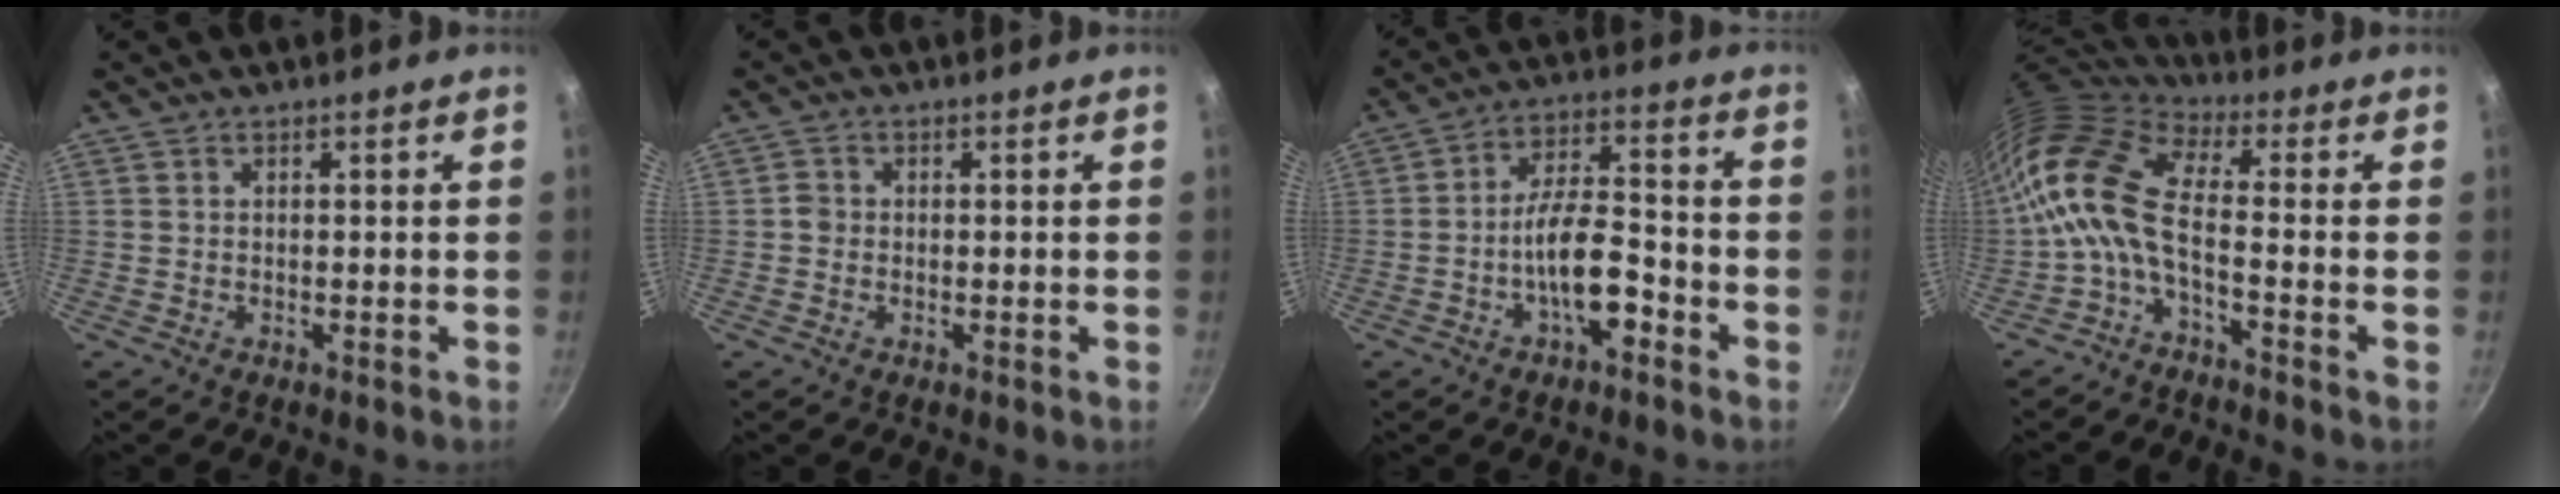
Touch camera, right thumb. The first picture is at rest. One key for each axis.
{"total": 1.6, "fx": -0.3, "fy": 1.4, "fz": 0.5, "tx": -0.004, "ty": 0.008, "tz": -0.009}
{"total": 10.3, "fx": -4.2, "fy": 4.2, "fz": 8.4, "tx": -0.131, "ty": 0.043, "tz": -0.076}
{"total": 12.0, "fx": -2.1, "fy": 4.8, "fz": 10.9, "tx": -0.225, "ty": 0.024, "tz": -0.059}